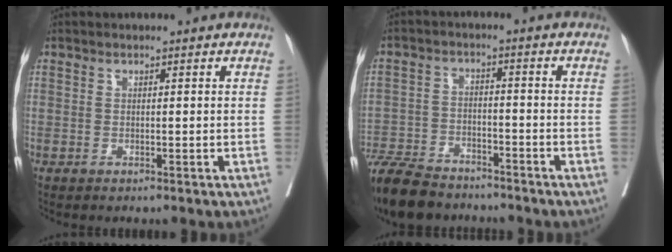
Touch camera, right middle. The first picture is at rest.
{"total": 12.1, "force": [-10.5, 3.8, 4.7], "torque": [-0.083, -0.011, -0.173]}